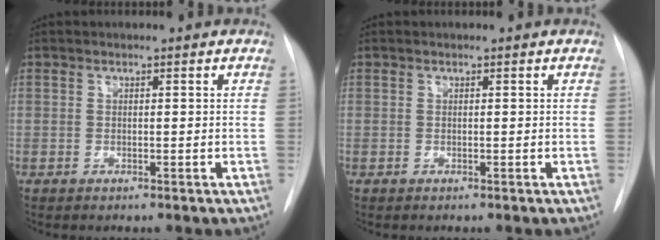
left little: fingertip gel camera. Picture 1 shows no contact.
{"total": 0.0}